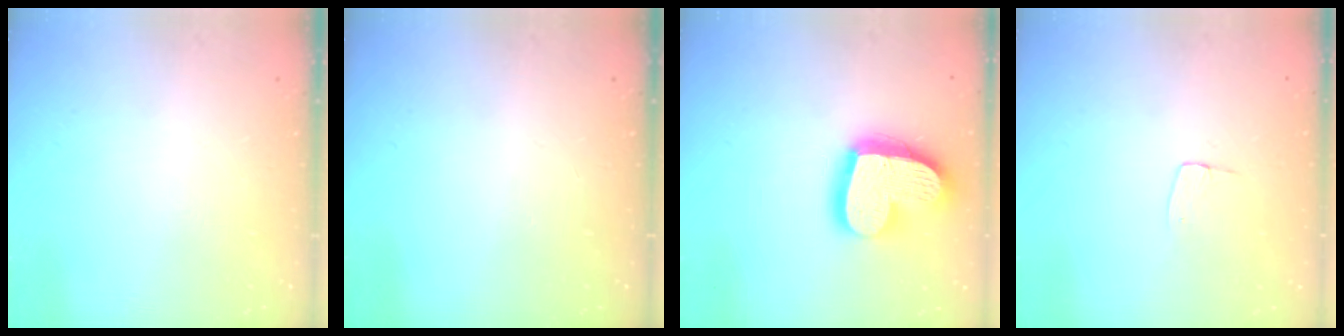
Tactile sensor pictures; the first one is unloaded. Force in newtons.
{"total": 0.0}
{"total": 21.1, "press": 21.0, "slide": 1.8}
{"total": 4.1, "press": 4.1, "slide": 0.3}